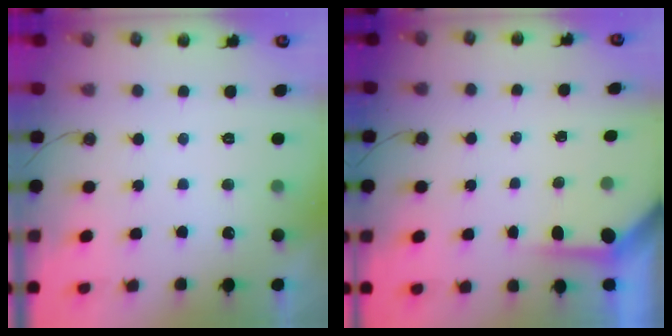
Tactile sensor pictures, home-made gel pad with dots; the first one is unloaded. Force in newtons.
{"total": 3.6, "press": 3.6, "slide": 0.4}